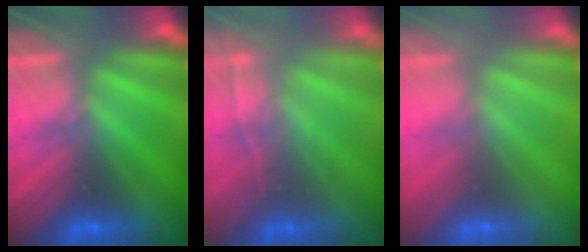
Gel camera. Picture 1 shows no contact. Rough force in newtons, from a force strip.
{"total": 2.0}
{"total": 3.1}